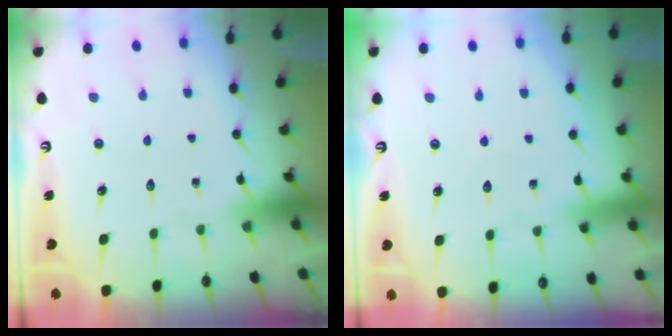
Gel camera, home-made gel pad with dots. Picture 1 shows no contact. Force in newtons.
{"total": 3.0, "press": 3.0, "slide": 0.2}